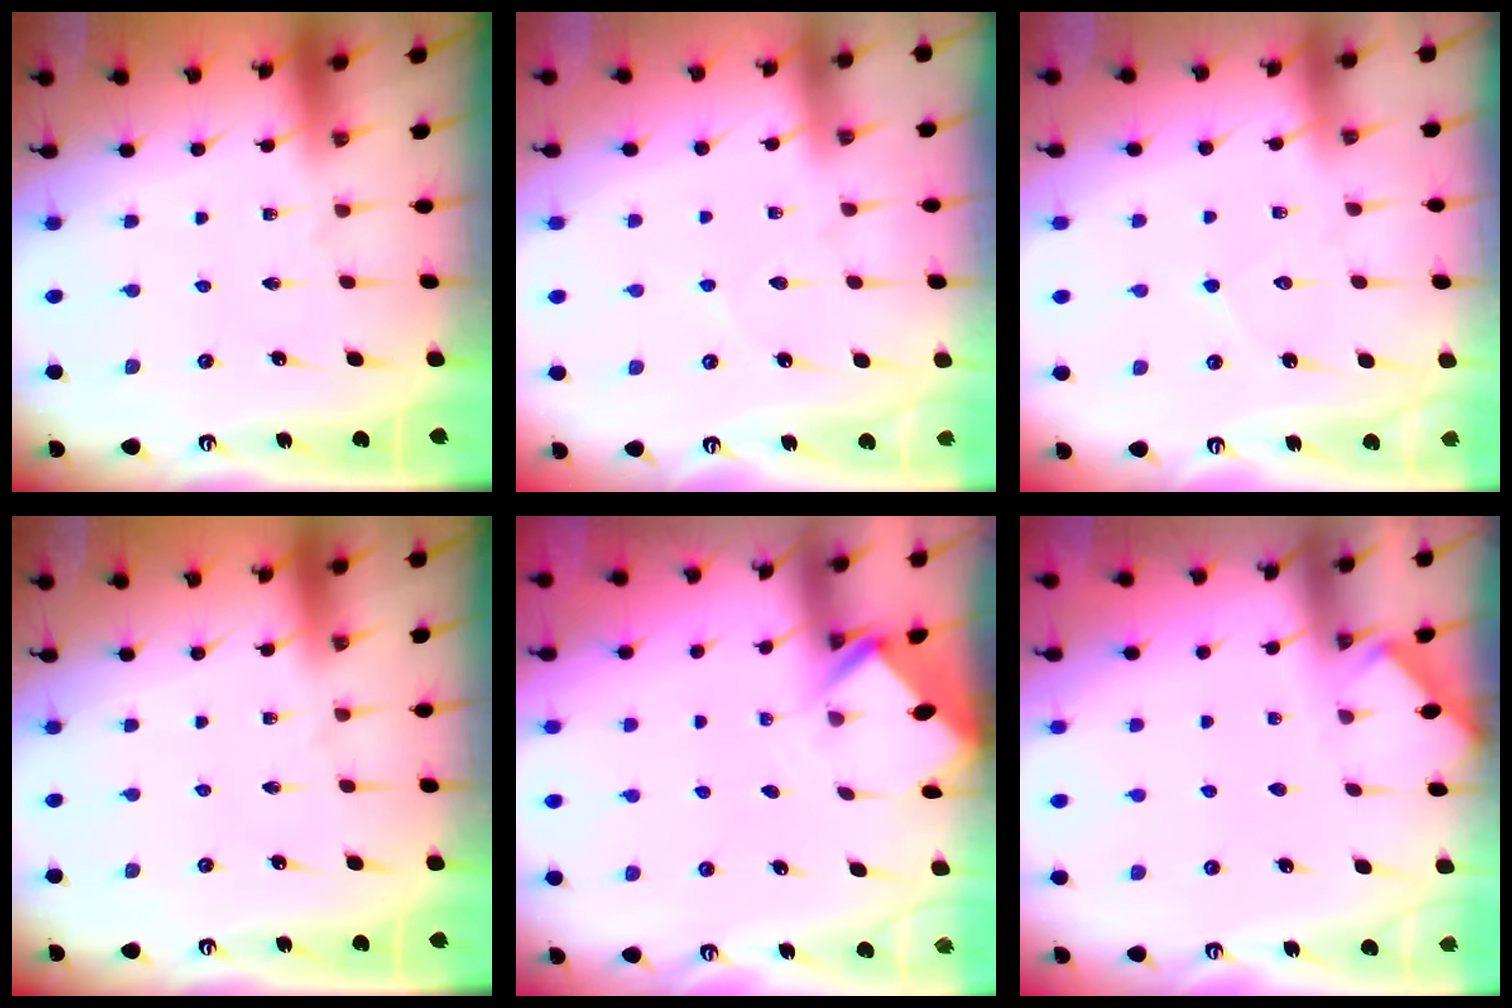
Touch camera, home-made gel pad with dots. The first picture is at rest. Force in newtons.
{"total": 3.8, "press": 3.7, "slide": 0.6}
{"total": 5.1, "press": 5.1, "slide": 0.4}
{"total": 0.0}
{"total": 2.7, "press": 2.7, "slide": 0.2}
{"total": 1.9, "press": 1.8, "slide": 0.3}